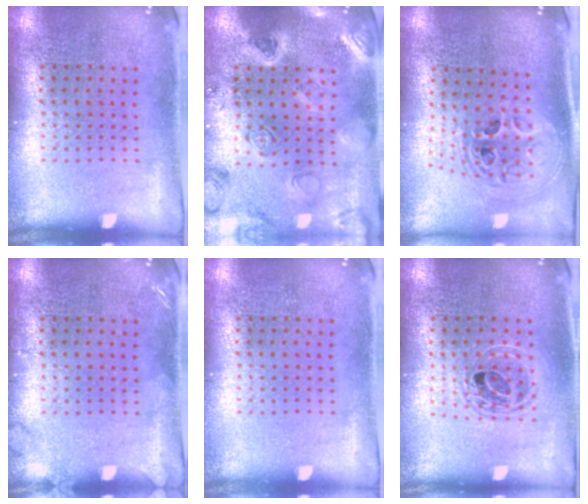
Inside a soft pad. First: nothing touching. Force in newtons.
{"total": 2.2, "press": 2.2, "slide": 0.4}
{"total": 2.3, "press": 1.8, "slide": 1.6}
{"total": 1.2, "press": 1.1, "slide": 0.2}
{"total": 0.0}
{"total": 1.7, "press": 1.4, "slide": 0.9}